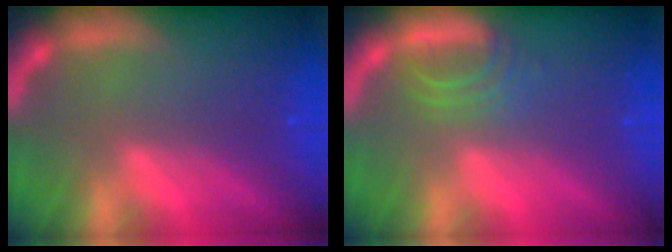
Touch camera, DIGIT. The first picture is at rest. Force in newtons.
{"total": 2.9}